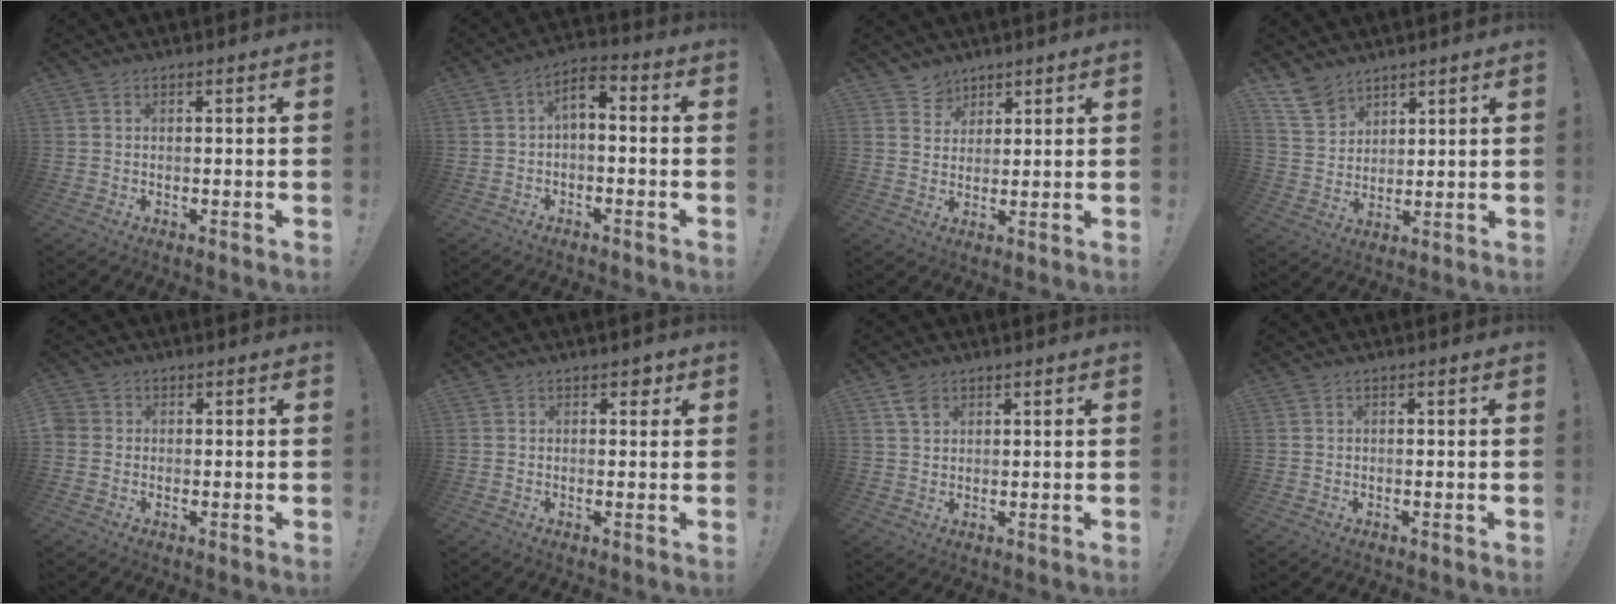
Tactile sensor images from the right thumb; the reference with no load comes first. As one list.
[{"total": 4.9, "force": [-1.0, 2.5, 4.1], "torque": [-0.071, 0.011, -0.017]}, {"total": 4.4, "force": [3.3, 3.0, 0.0], "torque": [0.003, -0.026, 0.061]}, {"total": 9.3, "force": [7.2, 5.3, 2.6], "torque": [-0.054, -0.041, 0.143]}, {"total": 1.9, "force": [-0.4, 1.6, 1.0], "torque": [-0.019, 0.007, -0.005]}, {"total": 1.8, "force": [0.9, 1.3, 0.9], "torque": [0.002, -0.003, 0.011]}, {"total": 3.6, "force": [2.2, 2.2, 1.9], "torque": [-0.030, -0.004, 0.040]}, {"total": 0.0}]